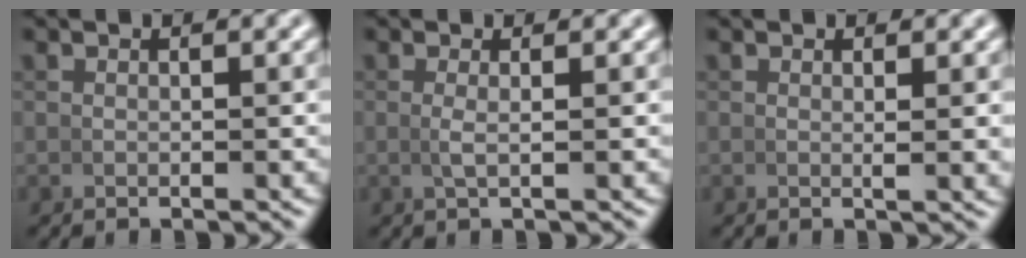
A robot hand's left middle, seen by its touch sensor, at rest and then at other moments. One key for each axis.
{"total": 1.1, "fx": 0.2, "fy": -0.1, "fz": 1.1, "tx": -0.028, "ty": -0.005, "tz": 0.007}
{"total": 0.8, "fx": 0.4, "fy": 0.0, "fz": 0.7, "tx": -0.014, "ty": -0.004, "tz": 0.008}